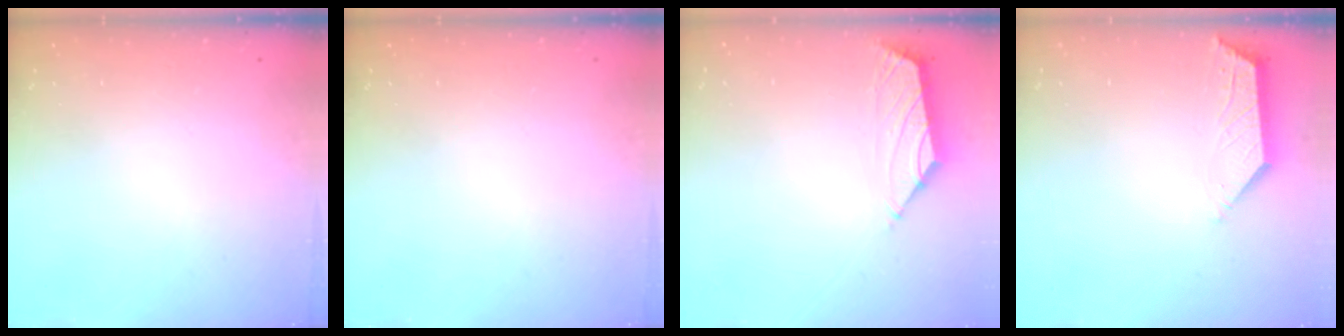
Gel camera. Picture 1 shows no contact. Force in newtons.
{"total": 0.0}
{"total": 1.4, "press": 1.3, "slide": 0.6}
{"total": 2.9, "press": 2.9, "slide": 0.5}